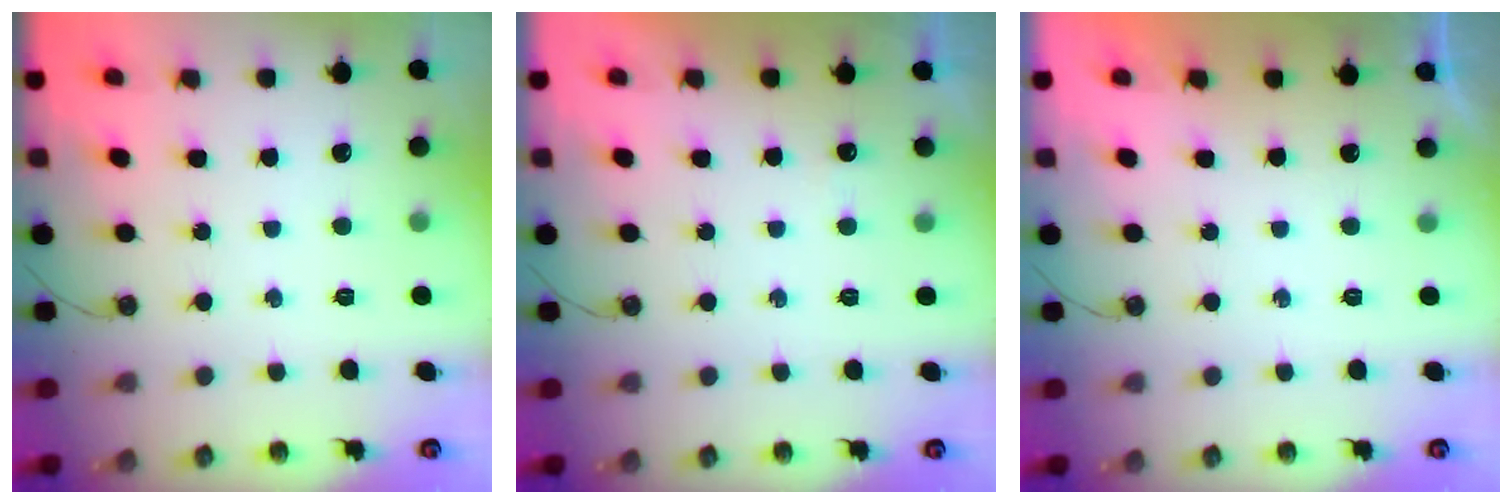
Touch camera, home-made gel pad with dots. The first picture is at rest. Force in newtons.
{"total": 2.5, "press": 2.4, "slide": 0.5}
{"total": 0.0}